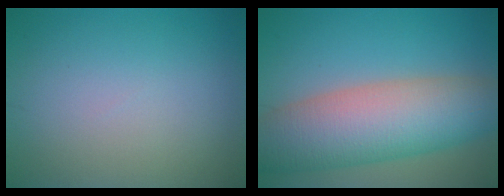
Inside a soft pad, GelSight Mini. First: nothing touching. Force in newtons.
{"total": 10.4, "press": 10.4, "slide": 0.6}